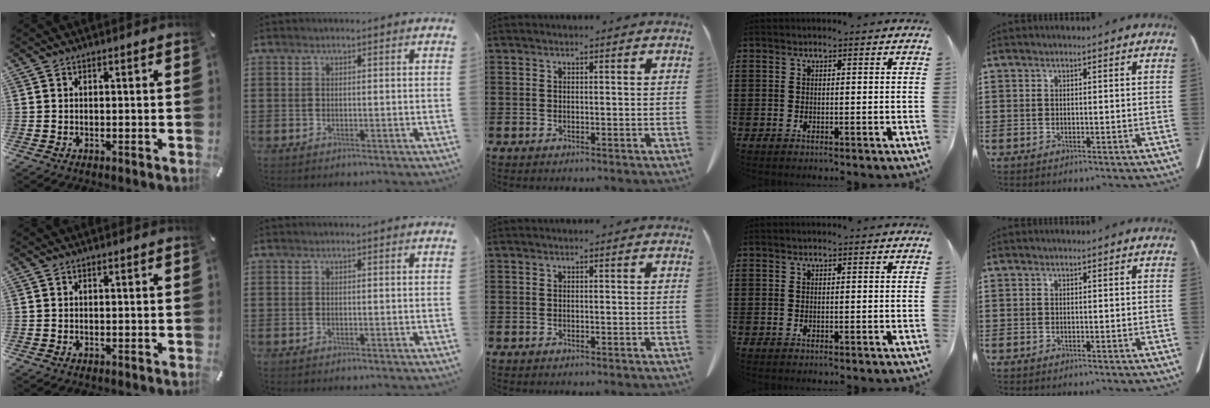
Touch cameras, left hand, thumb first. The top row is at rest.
{}